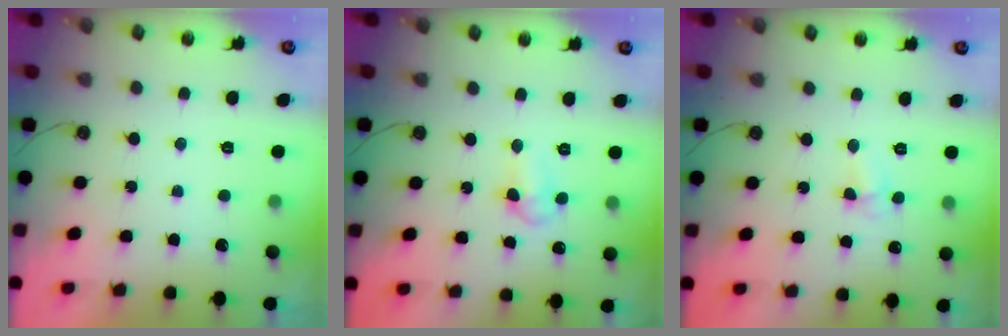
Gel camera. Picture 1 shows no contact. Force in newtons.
{"total": 5.4, "press": 5.3, "slide": 0.9}
{"total": 5.0, "press": 5.0, "slide": 0.6}